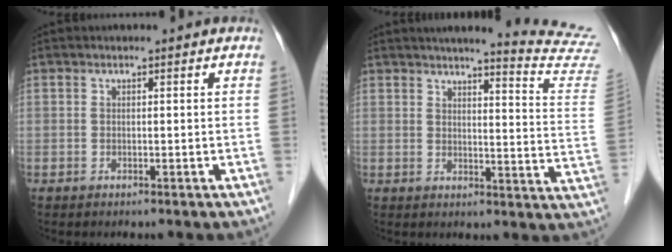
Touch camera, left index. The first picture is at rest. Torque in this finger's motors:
{"motor_torque": [0.75, -1.21, 0.05, -0.01]}